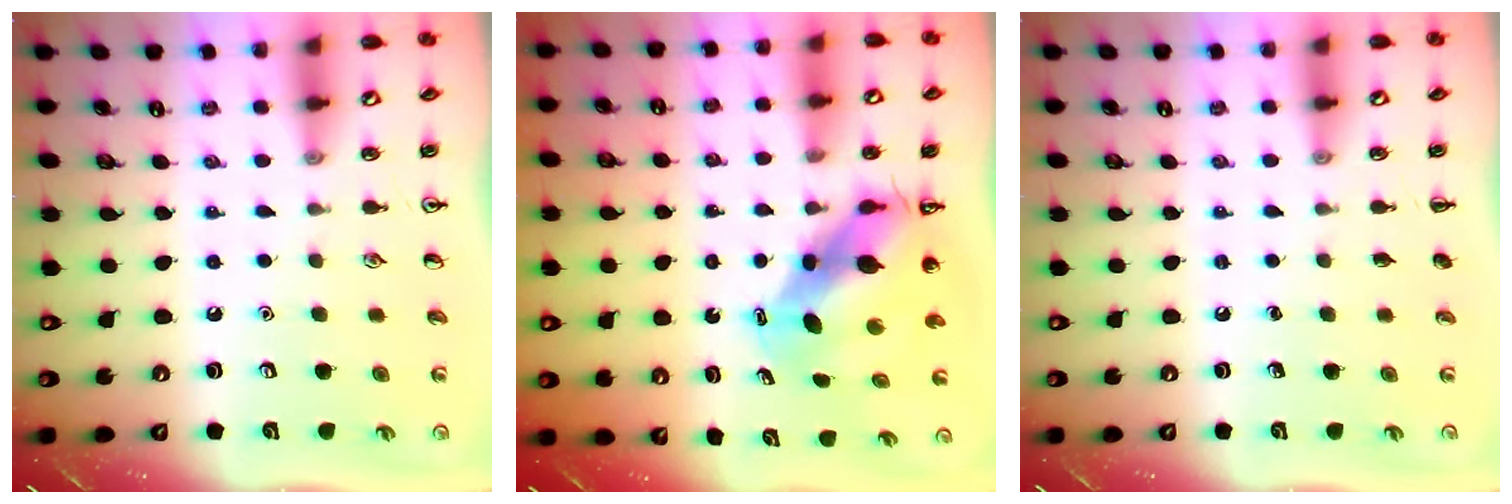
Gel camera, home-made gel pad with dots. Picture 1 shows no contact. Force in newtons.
{"total": 7.3, "press": 7.1, "slide": 1.9}
{"total": 0.0}